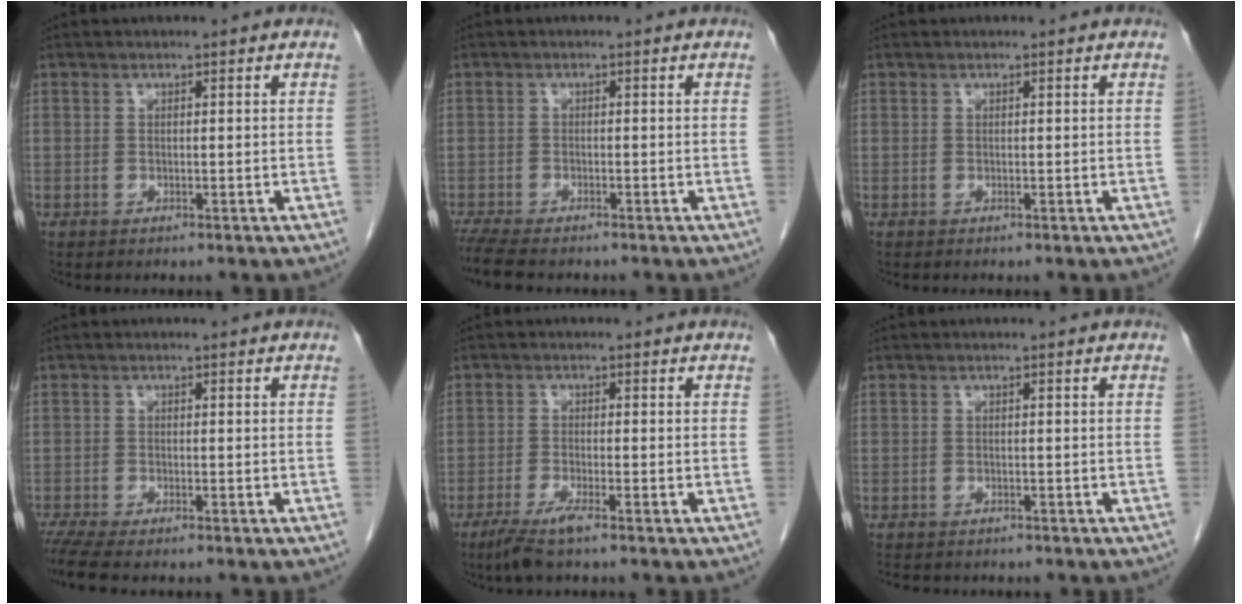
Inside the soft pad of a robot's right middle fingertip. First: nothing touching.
{"total": 7.0, "force": [-5.9, 1.4, 3.4], "torque": [-0.063, -0.018, -0.098]}
{"total": 0.0}
{"total": 5.1, "force": [-4.2, 0.5, 2.7], "torque": [-0.052, -0.016, -0.072]}
{"total": 4.1, "force": [-2.8, -0.1, 3.0], "torque": [-0.065, -0.013, -0.057]}
{"total": 4.5, "force": [-3.9, 1.7, 1.6], "torque": [-0.030, -0.008, -0.049]}